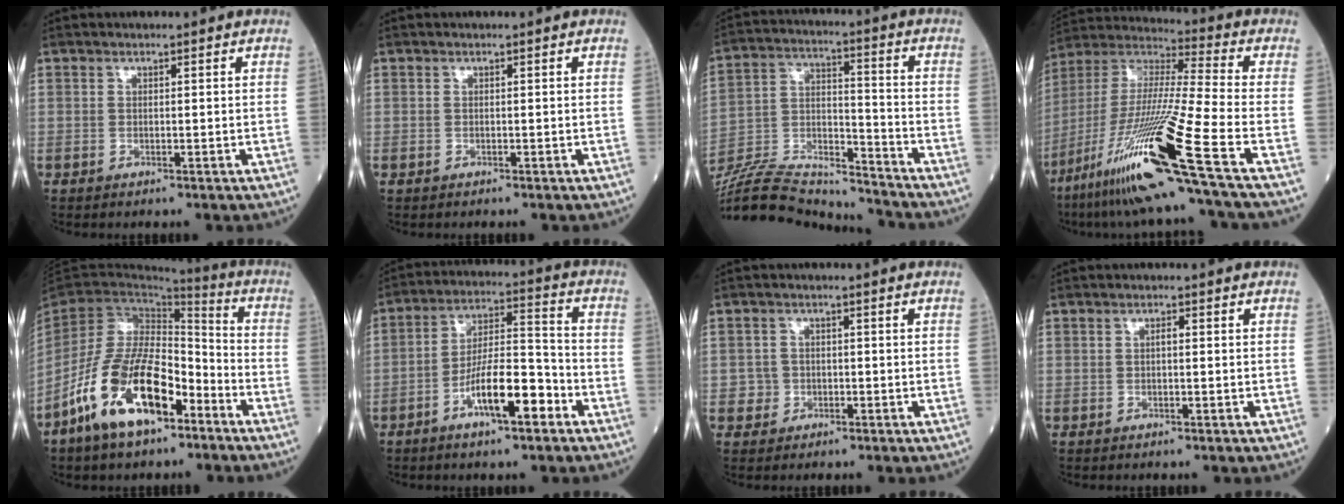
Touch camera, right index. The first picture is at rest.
{"total": 0.0}
{"total": 19.1, "force": [-18.3, 2.5, 4.9], "torque": [-0.112, 0.016, -0.311]}
{"total": 23.2, "force": [-12.4, -1.6, 19.6], "torque": [-0.401, -0.049, -0.237]}
{"total": 14.3, "force": [-7.7, 5.9, 10.5], "torque": [-0.212, 0.003, -0.143]}
{"total": 10.7, "force": [-5.3, 2.4, 9.0], "torque": [-0.166, 0.010, -0.094]}
{"total": 2.0, "force": [-0.3, 2.0, -0.1], "torque": [0.013, 0.011, -0.009]}
{"total": 0.7, "force": [0.0, 0.2, 0.7], "torque": [-0.013, 0.002, -0.001]}